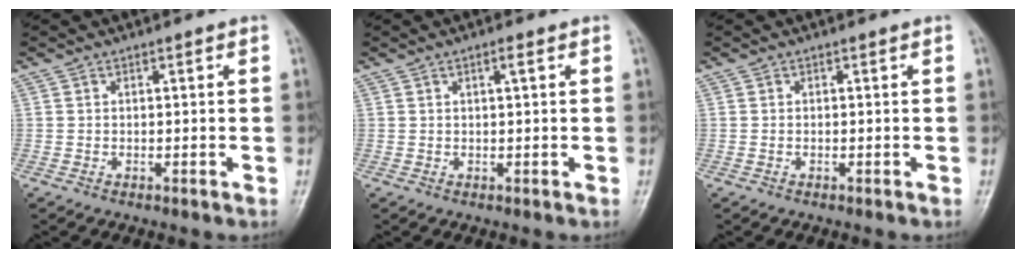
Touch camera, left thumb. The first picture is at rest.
{"total": 1.2, "force": [0.5, 0.1, 1.1], "torque": [-0.021, 0.002, 0.008]}
{"total": 0.0}